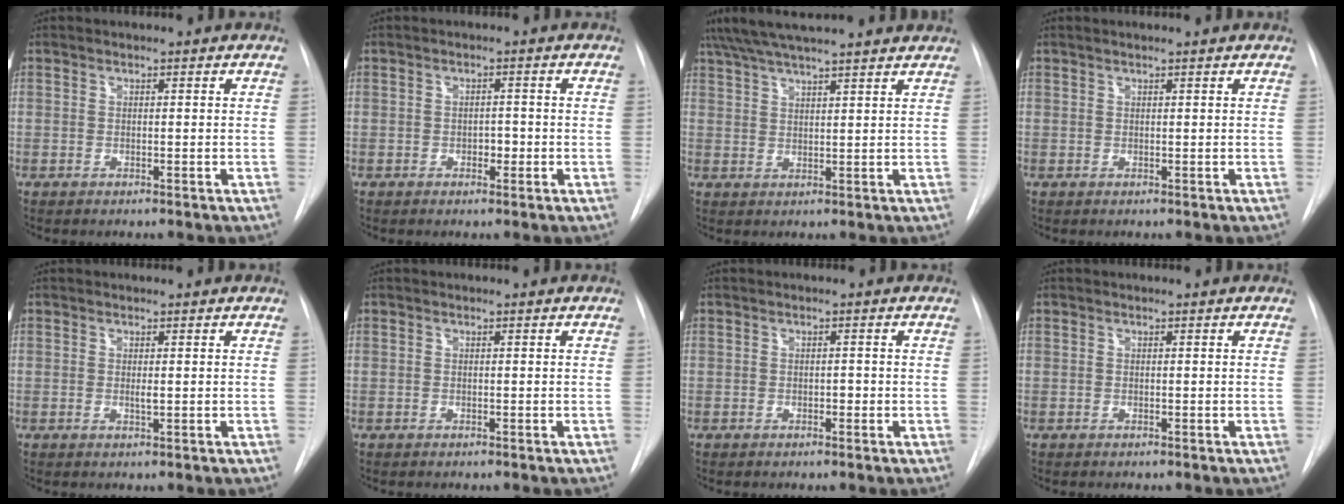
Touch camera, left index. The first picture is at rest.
{"total": 1.5, "force": [-0.5, 1.0, 1.0], "torque": [-0.013, 0.004, -0.006]}
{"total": 16.9, "force": [15.1, 2.2, 7.1], "torque": [-0.131, 0.057, 0.221]}
{"total": 1.1, "force": [1.0, -0.1, 0.5], "torque": [-0.007, 0.015, 0.022]}
{"total": 0.7, "force": [0.2, 0.1, 0.7], "torque": [-0.016, -0.003, 0.004]}
{"total": 0.0}
{"total": 0.6, "force": [-0.2, 0.4, 0.5], "torque": [-0.006, 0.002, -0.003]}
{"total": 0.0}